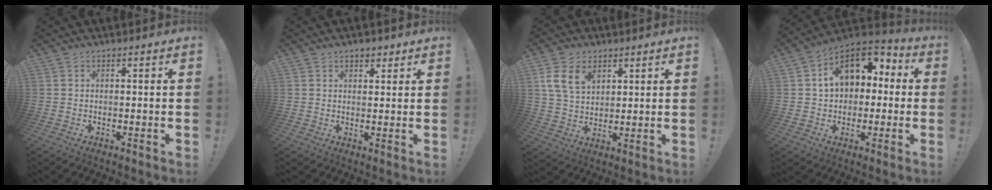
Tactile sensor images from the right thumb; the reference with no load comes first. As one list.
[{"total": 2.4, "force": [1.6, 1.5, 0.9], "torque": [-0.003, -0.006, 0.026]}, {"total": 10.0, "force": [4.7, 6.7, 5.8], "torque": [-0.107, -0.002, 0.093]}, {"total": 13.9, "force": [4.4, 10.1, 8.4], "torque": [-0.122, -0.008, 0.083]}]